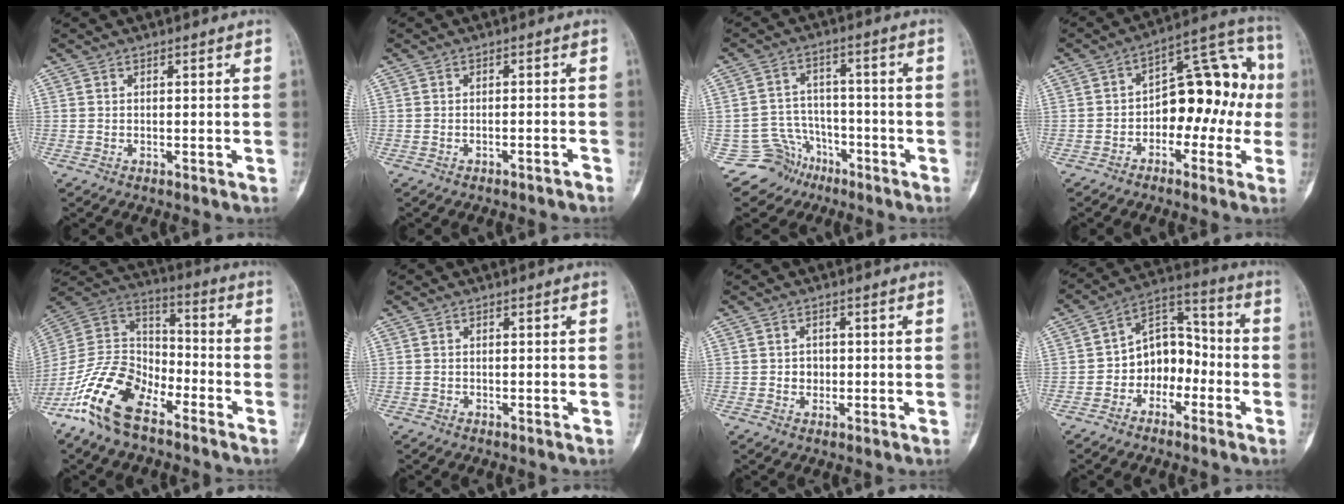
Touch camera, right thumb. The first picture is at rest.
{"total": 1.8, "force": [-1.6, 0.3, 0.9], "torque": [-0.020, 0.019, -0.014]}
{"total": 7.9, "force": [-4.9, 6.2, -0.1], "torque": [0.040, 0.056, -0.080]}
{"total": 15.4, "force": [-1.6, 9.4, 12.1], "torque": [-0.116, 0.060, -0.034]}
{"total": 16.6, "force": [-10.3, 8.3, 9.9], "torque": [-0.180, 0.069, -0.207]}
{"total": 0.0}
{"total": 2.1, "force": [-0.2, 1.9, 0.9], "torque": [0.000, 0.006, -0.003]}
{"total": 10.4, "force": [-2.9, 7.8, 6.3], "torque": [-0.055, 0.050, -0.066]}